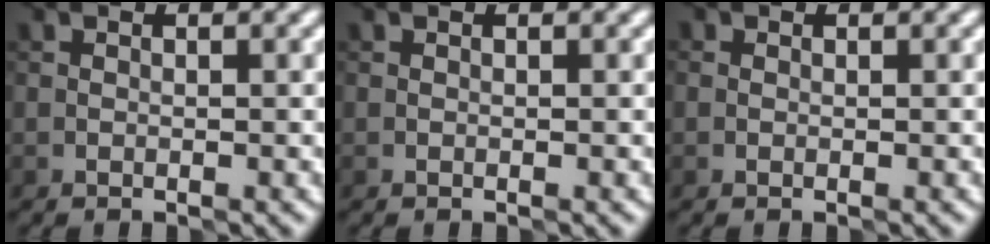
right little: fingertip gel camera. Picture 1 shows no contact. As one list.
[{"total": 0.0}, {"total": 0.0}]